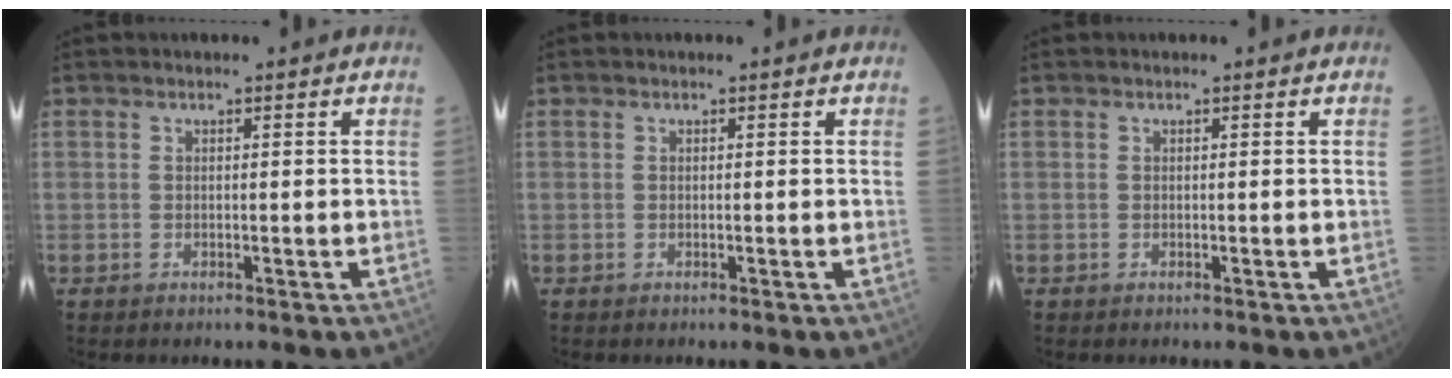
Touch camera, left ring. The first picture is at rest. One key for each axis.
{"total": 0.0}
{"total": 0.0}